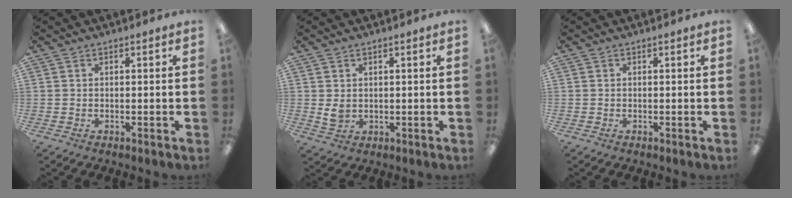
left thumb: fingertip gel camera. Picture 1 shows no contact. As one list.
[{"total": 2.8, "force": [0.9, 2.0, 1.6], "torque": [-0.025, -0.001, 0.015]}, {"total": 0.0}]